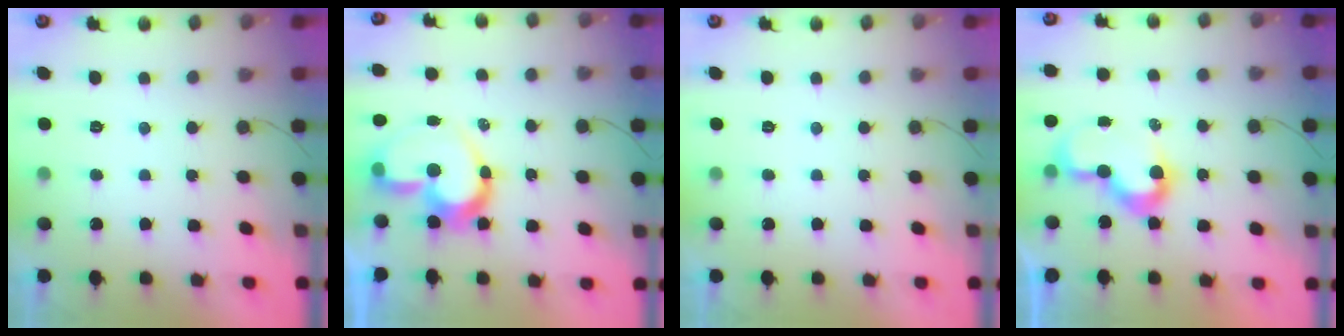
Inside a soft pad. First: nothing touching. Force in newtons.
{"total": 15.8, "press": 15.7, "slide": 1.3}
{"total": 0.0}
{"total": 9.2, "press": 9.2, "slide": 0.4}